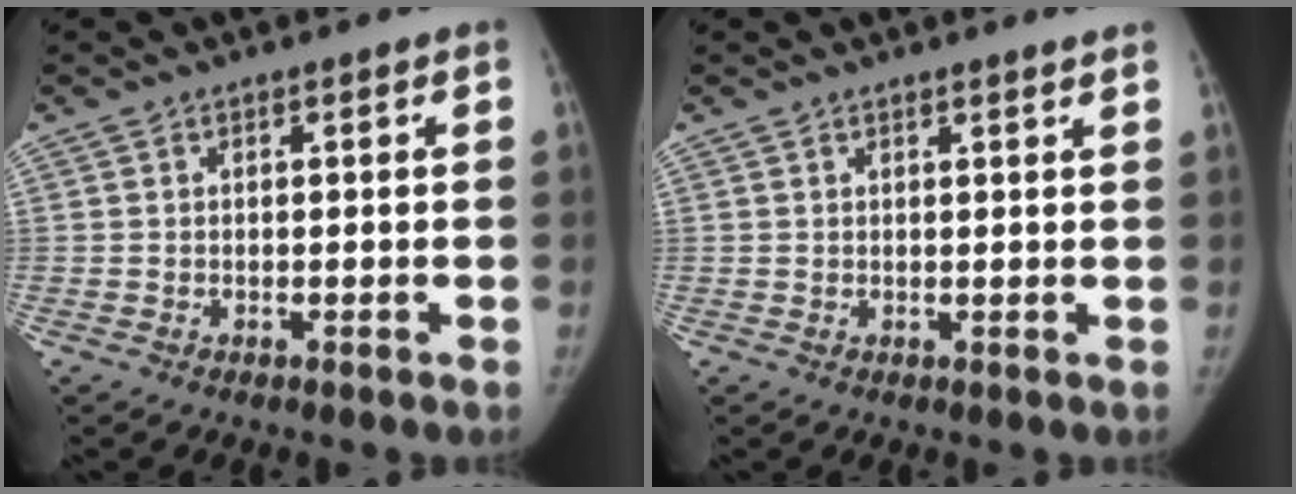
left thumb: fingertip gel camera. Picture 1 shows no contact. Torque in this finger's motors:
{"motor_torque": [0.11, 0.01, -0.22, 0.38, -0.03]}